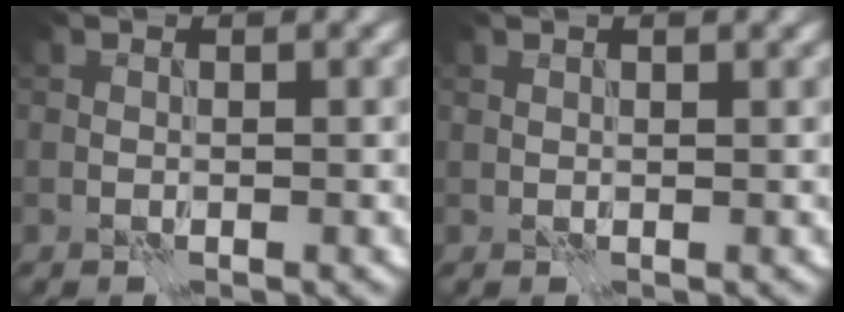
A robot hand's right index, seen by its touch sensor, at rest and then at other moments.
{"total": 1.7, "force": [1.4, 0.4, 0.8], "torque": [-0.011, -0.004, 0.019]}